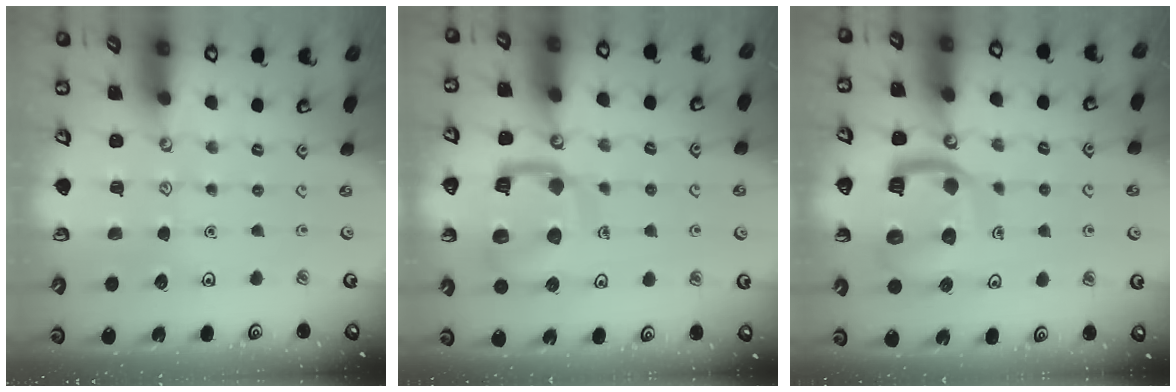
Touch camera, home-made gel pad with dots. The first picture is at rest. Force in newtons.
{"total": 14.5, "press": 14.4, "slide": 1.6}
{"total": 13.8, "press": 13.7, "slide": 1.4}